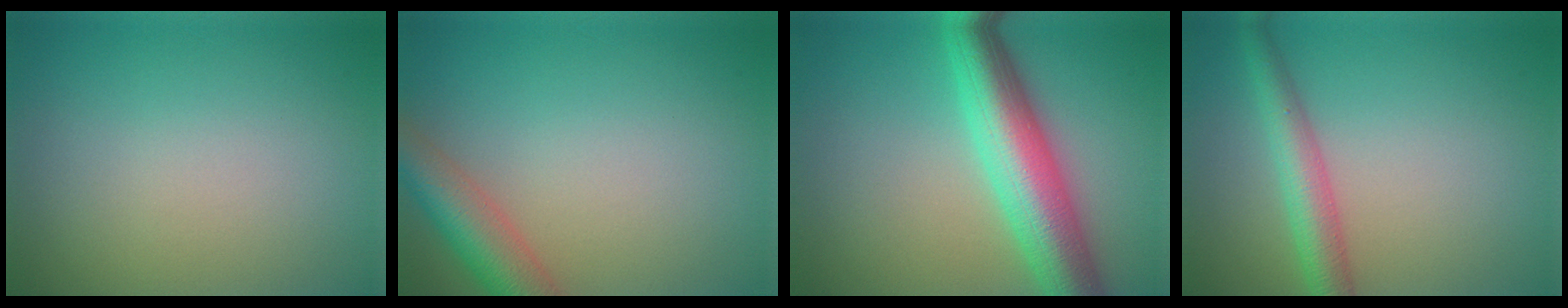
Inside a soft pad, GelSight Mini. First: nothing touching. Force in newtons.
{"total": 4.6, "press": 4.6, "slide": 0.2}
{"total": 8.1, "press": 8.1, "slide": 0.5}
{"total": 3.8, "press": 3.8, "slide": 0.1}